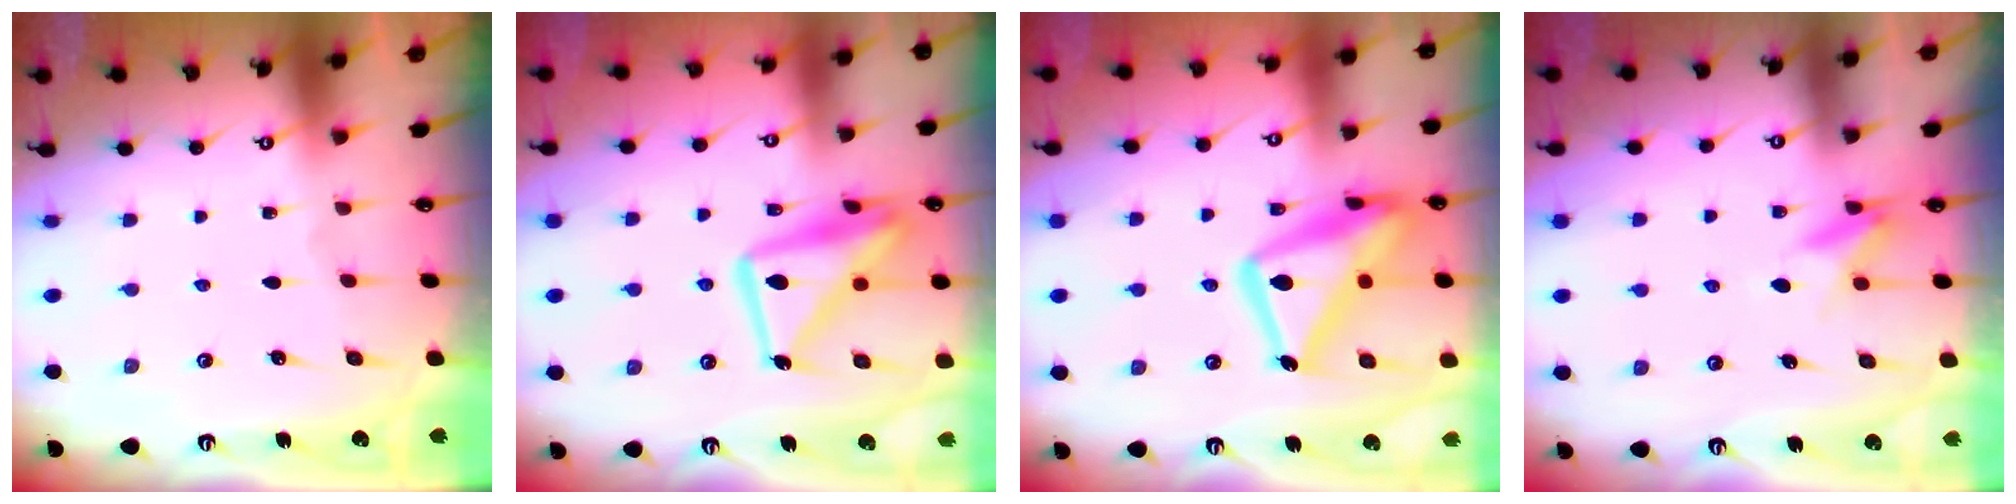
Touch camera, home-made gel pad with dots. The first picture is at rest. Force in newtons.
{"total": 15.8, "press": 15.8, "slide": 1.5}
{"total": 20.5, "press": 20.4, "slide": 1.5}
{"total": 8.5, "press": 8.4, "slide": 1.1}